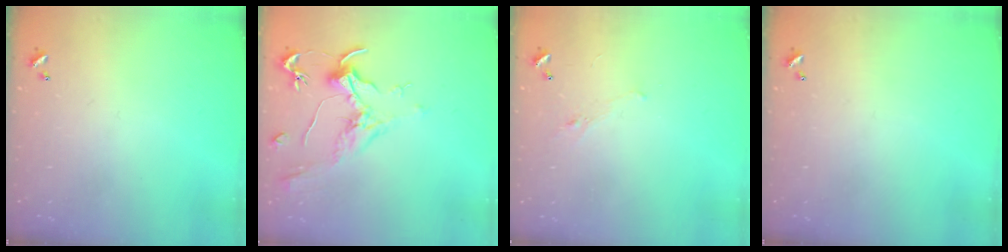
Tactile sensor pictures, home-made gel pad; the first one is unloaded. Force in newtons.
{"total": 1.9, "press": 1.7, "slide": 0.9}
{"total": 0.7, "press": 0.2, "slide": 0.6}
{"total": 0.0}